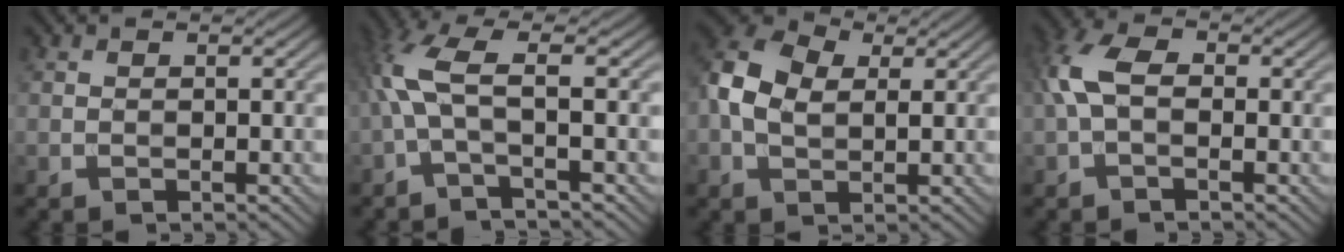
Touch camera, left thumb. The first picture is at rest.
{"total": 6.0, "force": [-0.5, 1.1, 5.9], "torque": [-0.137, 0.017, -0.025]}
{"total": 7.7, "force": [1.1, 5.1, 5.6], "torque": [-0.143, 0.006, 0.014]}
{"total": 5.1, "force": [-0.1, 2.9, 4.2], "torque": [-0.107, 0.015, -0.012]}